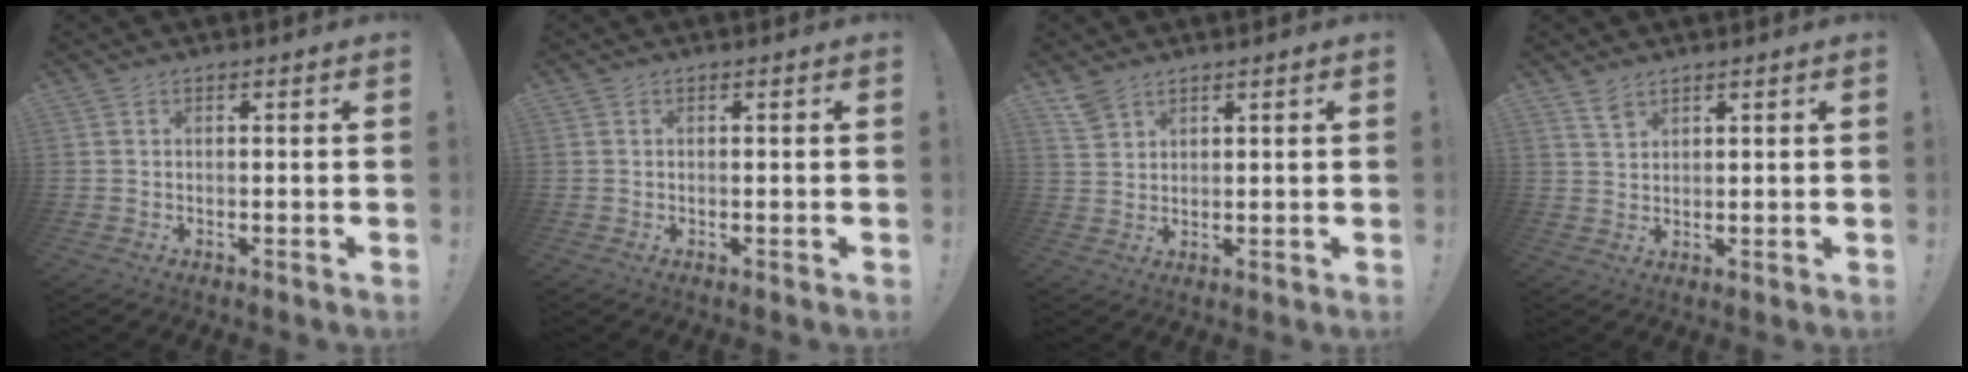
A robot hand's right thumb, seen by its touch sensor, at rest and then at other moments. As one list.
[{"total": 0.0}, {"total": 4.4, "force": [3.5, 2.2, 1.5], "torque": [-0.025, -0.019, 0.068]}, {"total": 3.6, "force": [2.8, 1.8, 1.4], "torque": [-0.010, -0.020, 0.049]}]